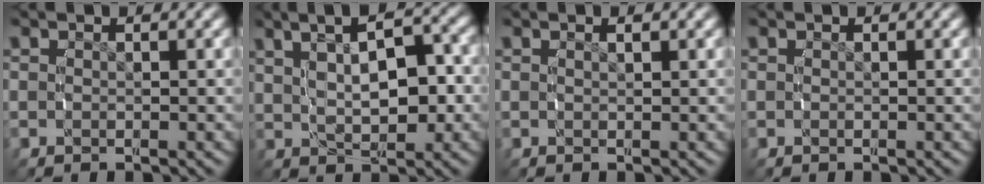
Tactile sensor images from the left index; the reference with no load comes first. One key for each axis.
{"total": 8.4, "fx": 2.5, "fy": 4.4, "fz": 6.7, "tx": -0.101, "ty": 0.017, "tz": 0.040}
{"total": 0.6, "fx": 0.3, "fy": -0.5, "fz": 0.3, "tx": -0.005, "ty": -0.001, "tz": 0.009}
{"total": 0.0}